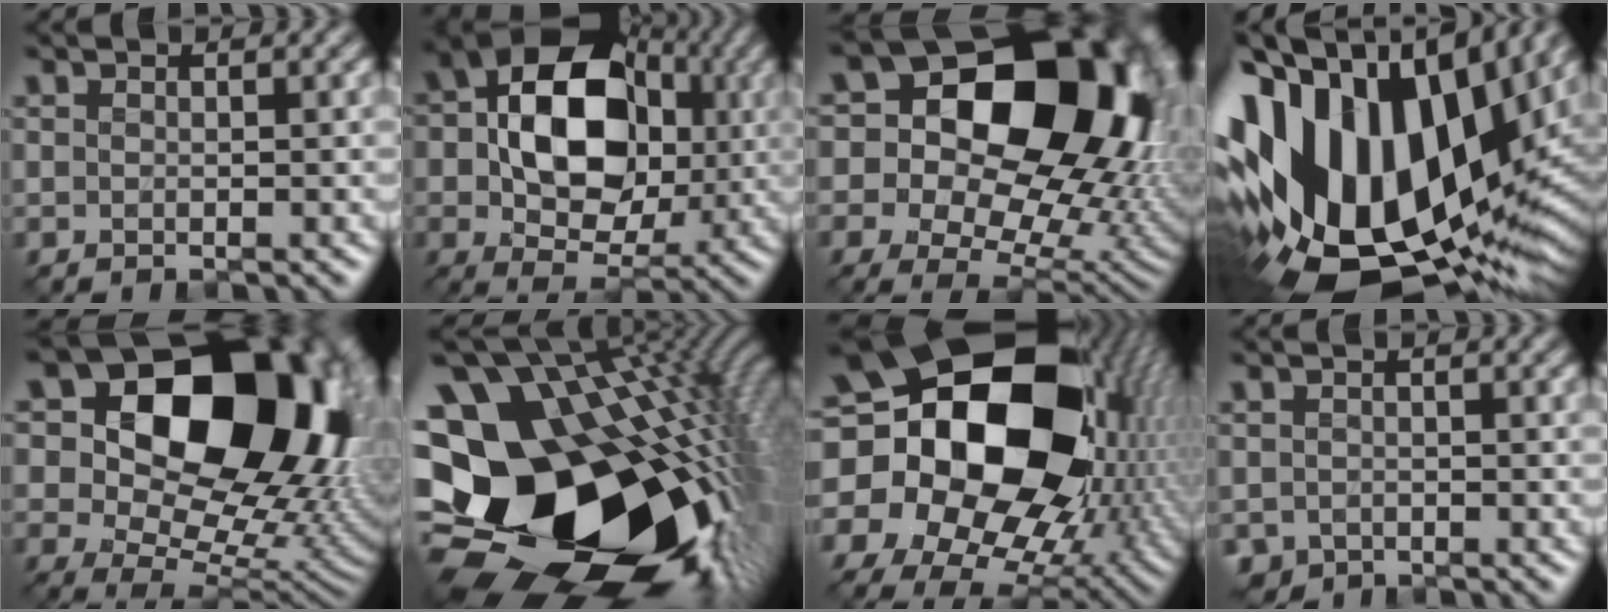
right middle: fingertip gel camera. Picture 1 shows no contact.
{"total": 13.1, "force": [1.2, 9.2, 9.3], "torque": [-0.141, 0.013, 0.011]}
{"total": 21.7, "force": [5.1, 16.0, 13.8], "torque": [-0.221, 0.022, 0.098]}
{"total": 19.6, "force": [2.2, 12.6, 14.9], "torque": [-0.312, 0.008, 0.034]}
{"total": 20.4, "force": [6.3, 14.5, 12.9], "torque": [-0.191, 0.026, 0.128]}
{"total": 21.3, "force": [-2.1, 15.0, 14.9], "torque": [-0.272, -0.067, -0.003]}
{"total": 23.0, "force": [1.8, 17.2, 15.2], "torque": [-0.305, -0.041, 0.045]}
{"total": 1.5, "force": [-1.0, 1.1, 0.2], "torque": [-0.001, -0.011, -0.022]}